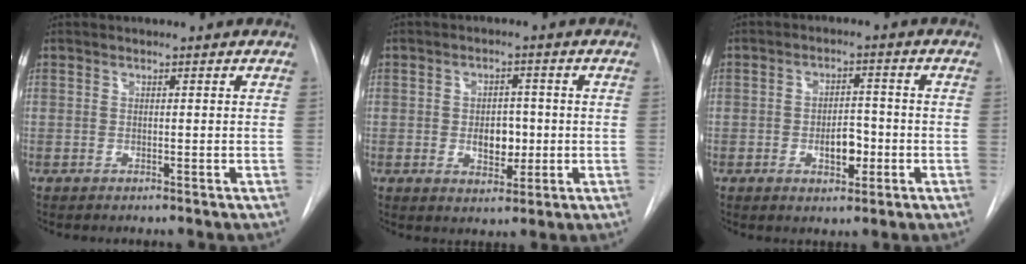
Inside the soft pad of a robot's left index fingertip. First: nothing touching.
{"total": 5.0, "force": [-0.4, 3.1, 3.8], "torque": [-0.053, 0.004, 0.001]}
{"total": 5.0, "force": [-1.5, 2.5, 4.1], "torque": [-0.060, 0.006, -0.018]}